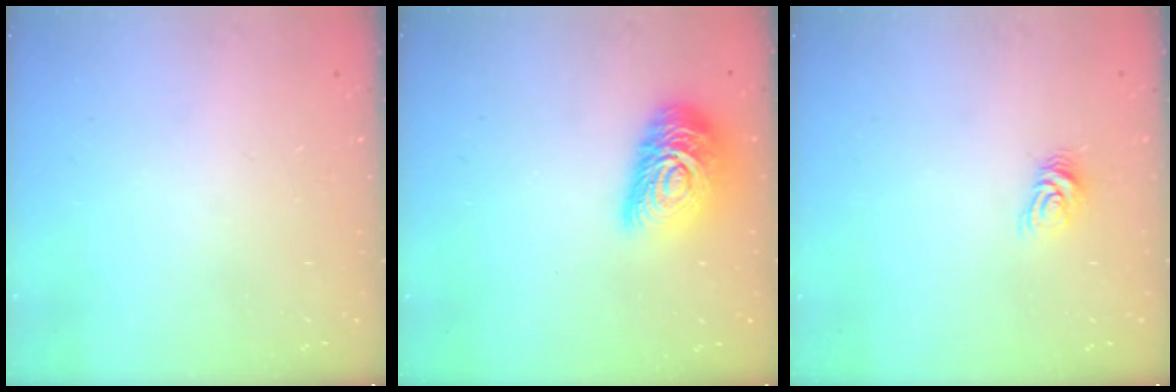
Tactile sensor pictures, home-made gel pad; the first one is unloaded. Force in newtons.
{"total": 15.9, "press": 15.9, "slide": 1.1}
{"total": 5.8, "press": 5.8, "slide": 0.3}